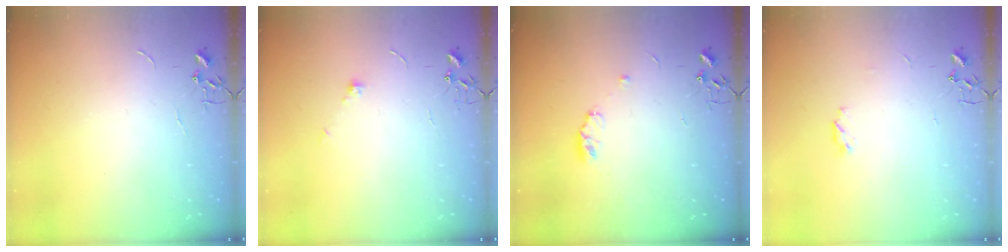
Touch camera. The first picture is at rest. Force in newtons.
{"total": 5.4, "press": 5.3, "slide": 1.0}
{"total": 5.6, "press": 5.5, "slide": 0.8}
{"total": 4.2, "press": 4.1, "slide": 0.6}